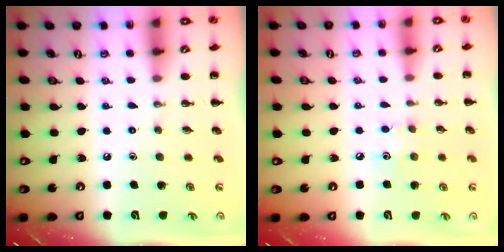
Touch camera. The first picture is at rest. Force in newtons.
{"total": 4.4, "press": 4.3, "slide": 1.1}